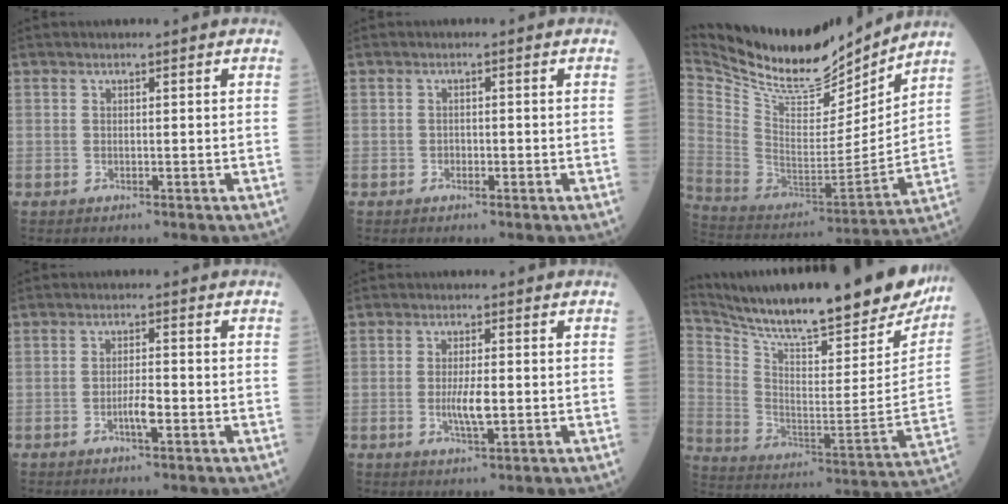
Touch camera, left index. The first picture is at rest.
{"total": 0.7, "force": [-0.5, 0.4, 0.2], "torque": [0.001, 0.000, -0.012]}
{"total": 21.6, "force": [19.8, 4.5, 7.4], "torque": [-0.154, -0.038, 0.337]}
{"total": 2.7, "force": [-1.4, 0.3, 2.3], "torque": [-0.041, -0.002, -0.027]}
{"total": 3.7, "force": [-0.8, 0.7, 3.5], "torque": [-0.070, -0.007, -0.014]}
{"total": 30.5, "force": [26.2, 4.4, 15.1], "torque": [-0.258, -0.070, 0.367]}